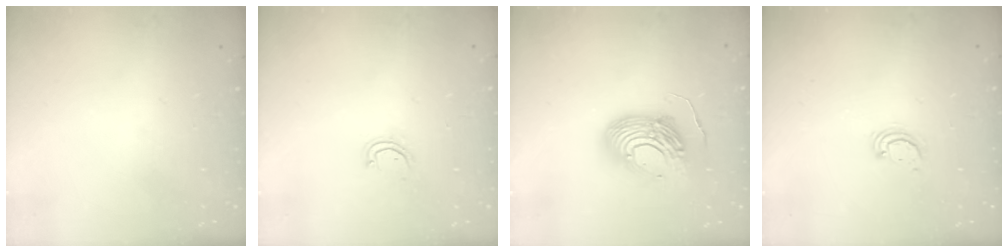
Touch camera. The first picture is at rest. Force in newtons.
{"total": 3.4, "press": 3.4, "slide": 0.2}
{"total": 14.4, "press": 14.4, "slide": 1.1}
{"total": 2.6, "press": 2.6, "slide": 0.3}